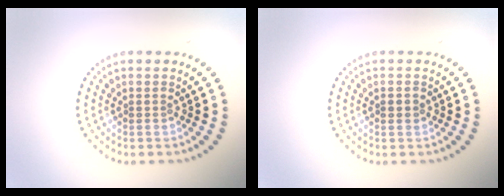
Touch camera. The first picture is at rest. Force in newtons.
{"total": 1.1, "press": 1.1, "slide": 0.0}